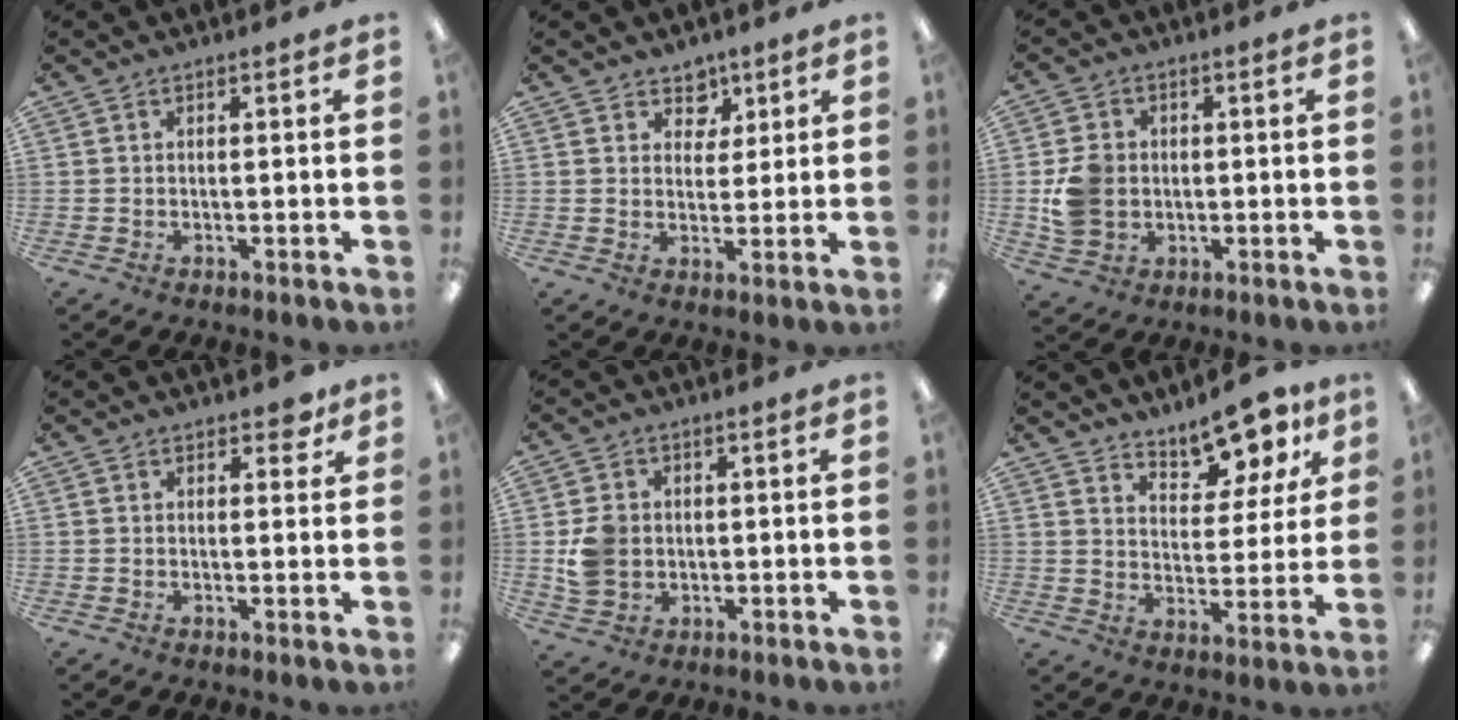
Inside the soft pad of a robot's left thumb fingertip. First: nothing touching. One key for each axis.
{"total": 5.3, "fx": 3.6, "fy": 3.8, "fz": 0.8, "tx": -0.001, "ty": -0.021, "tz": 0.062}
{"total": 7.7, "fx": -0.2, "fy": 6.5, "fz": 4.1, "tx": -0.074, "ty": 0.011, "tz": 0.000}
{"total": 3.2, "fx": 2.1, "fy": 1.7, "fz": 1.8, "tx": -0.015, "ty": -0.004, "tz": 0.033}
{"total": 6.4, "fx": 0.0, "fy": 5.5, "fz": 3.3, "tx": -0.054, "ty": 0.007, "tz": 0.003}
{"total": 11.4, "fx": 10.0, "fy": 4.0, "fz": 3.7, "tx": -0.044, "ty": -0.075, "tz": 0.183}